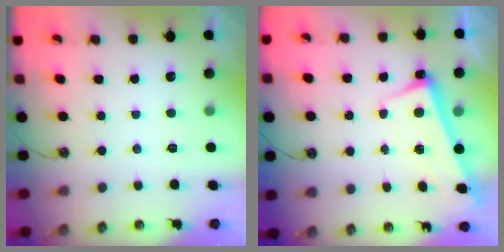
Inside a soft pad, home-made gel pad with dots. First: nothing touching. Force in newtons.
{"total": 2.5, "press": 2.4, "slide": 0.7}